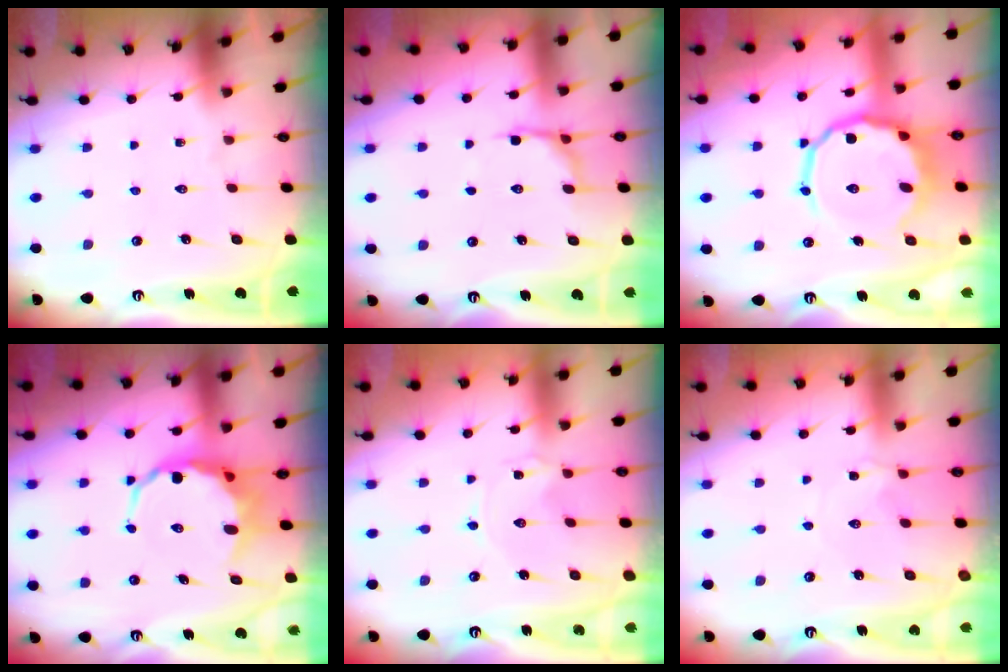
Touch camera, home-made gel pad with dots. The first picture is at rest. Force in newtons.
{"total": 5.6, "press": 4.9, "slide": 2.7}
{"total": 12.4, "press": 12.1, "slide": 2.9}
{"total": 7.5, "press": 7.3, "slide": 2.0}
{"total": 0.0}
{"total": 2.7, "press": 2.7, "slide": 0.4}